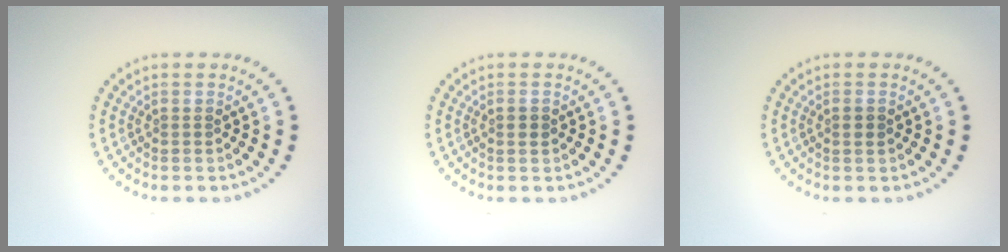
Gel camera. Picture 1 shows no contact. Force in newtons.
{"total": 0.9, "press": 0.8, "slide": 0.3}
{"total": 0.9, "press": 0.8, "slide": 0.3}